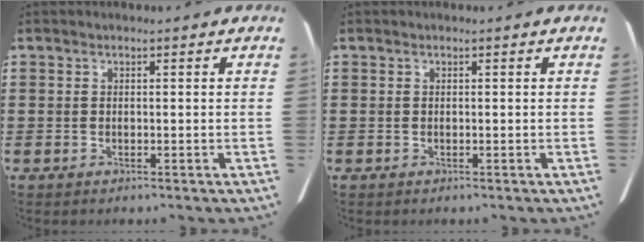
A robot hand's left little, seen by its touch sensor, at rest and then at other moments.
{"total": 0.0}